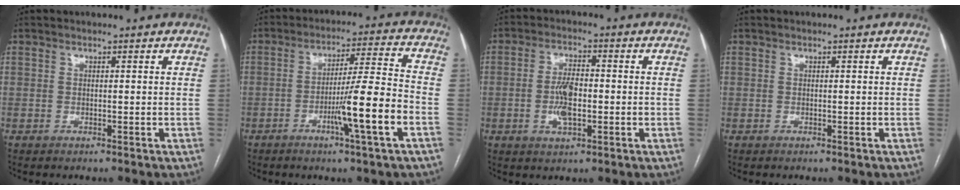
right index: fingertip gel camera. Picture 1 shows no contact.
{"total": 11.4, "force": [-4.1, -0.9, 10.5], "torque": [-0.175, -0.004, -0.069]}
{"total": 6.1, "force": [-1.0, 2.3, 5.6], "torque": [-0.116, 0.004, -0.017]}
{"total": 0.0}